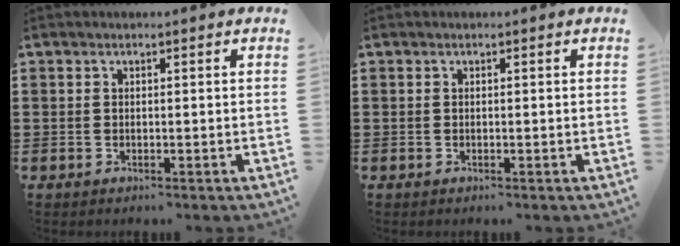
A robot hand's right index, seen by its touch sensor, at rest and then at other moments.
{"total": 0.0}